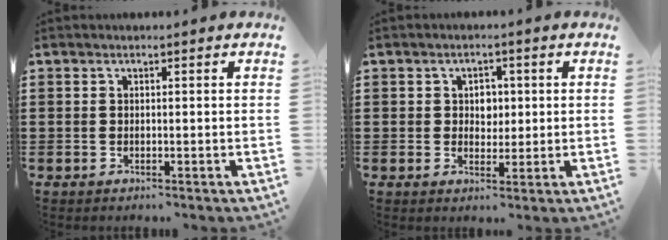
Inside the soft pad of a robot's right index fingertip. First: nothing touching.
{"total": 2.7, "force": [0.5, 2.2, 1.5], "torque": [-0.027, 0.007, 0.004]}